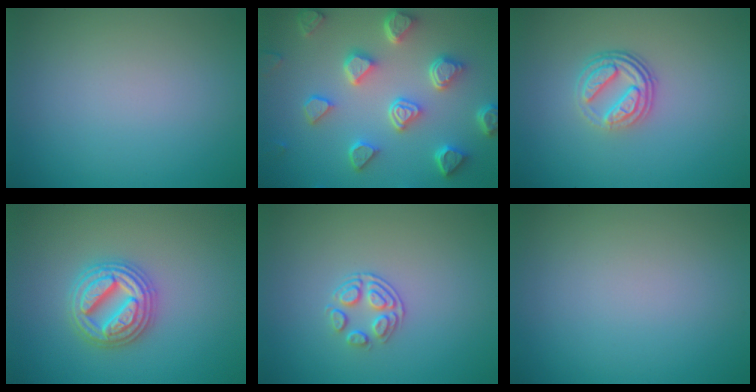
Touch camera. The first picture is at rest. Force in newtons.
{"total": 6.6, "press": 5.3, "slide": 4.0}
{"total": 3.9, "press": 2.8, "slide": 2.7}
{"total": 4.8, "press": 4.8, "slide": 0.8}
{"total": 2.1, "press": 1.4, "slide": 1.5}
{"total": 0.0}